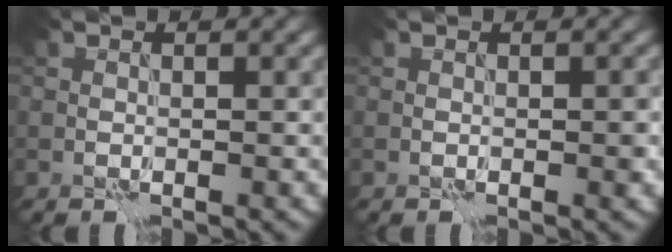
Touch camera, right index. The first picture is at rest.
{"total": 0.7, "force": [-0.4, 0.2, 0.6], "torque": [-0.008, 0.001, -0.005]}